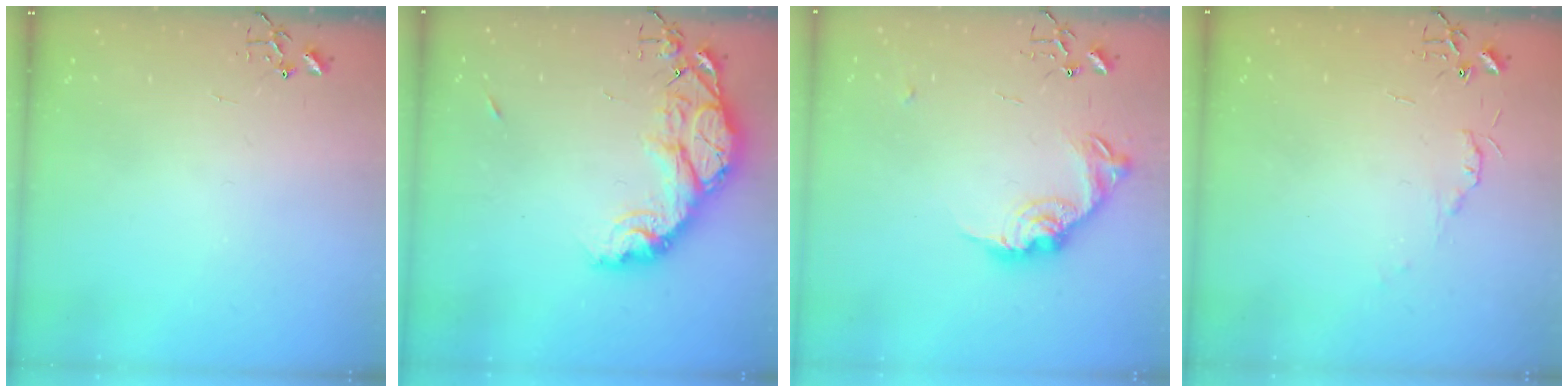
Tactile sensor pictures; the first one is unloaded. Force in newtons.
{"total": 15.3, "press": 15.2, "slide": 1.3}
{"total": 15.6, "press": 15.6, "slide": 0.7}
{"total": 4.8, "press": 4.8, "slide": 0.7}